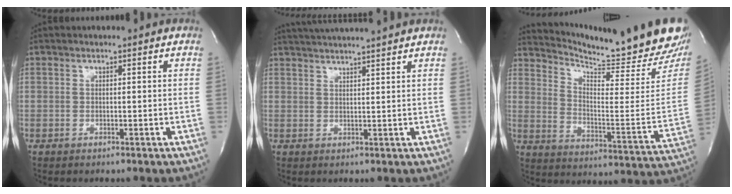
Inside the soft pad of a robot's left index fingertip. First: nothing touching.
{"total": 8.8, "force": [8.1, -1.1, 3.2], "torque": [-0.063, 0.020, 0.116]}
{"total": 22.8, "force": [20.9, 1.2, 8.9], "torque": [-0.148, -0.115, 0.271]}